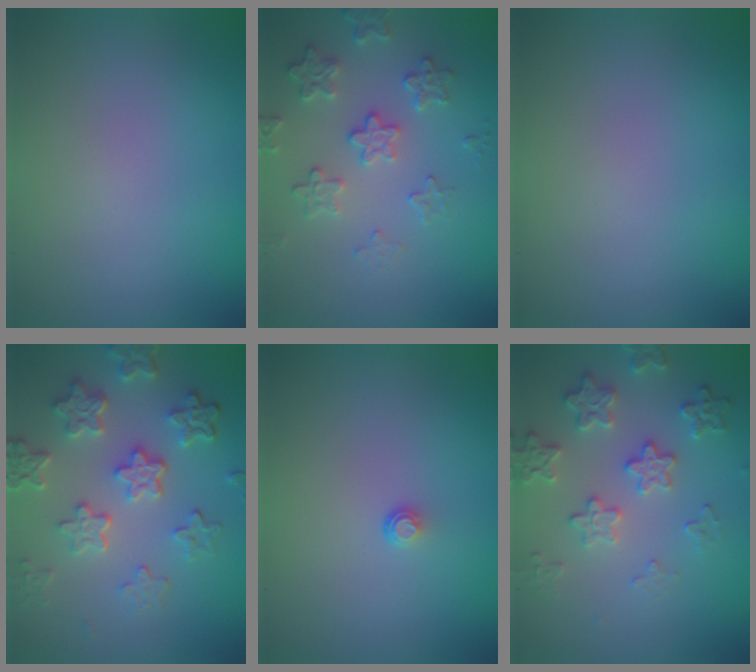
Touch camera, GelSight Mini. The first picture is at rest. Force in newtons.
{"total": 3.1, "press": 3.0, "slide": 0.6}
{"total": 0.0}
{"total": 5.9, "press": 4.4, "slide": 4.0}
{"total": 0.7, "press": 0.4, "slide": 0.6}
{"total": 3.7, "press": 3.5, "slide": 1.3}